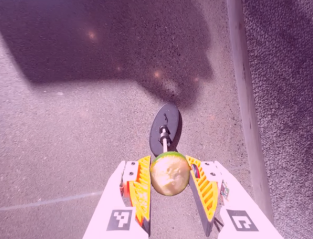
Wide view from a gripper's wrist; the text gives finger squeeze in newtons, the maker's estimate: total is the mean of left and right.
{"total": 10.9, "left": 11.2, "right": 10.6}